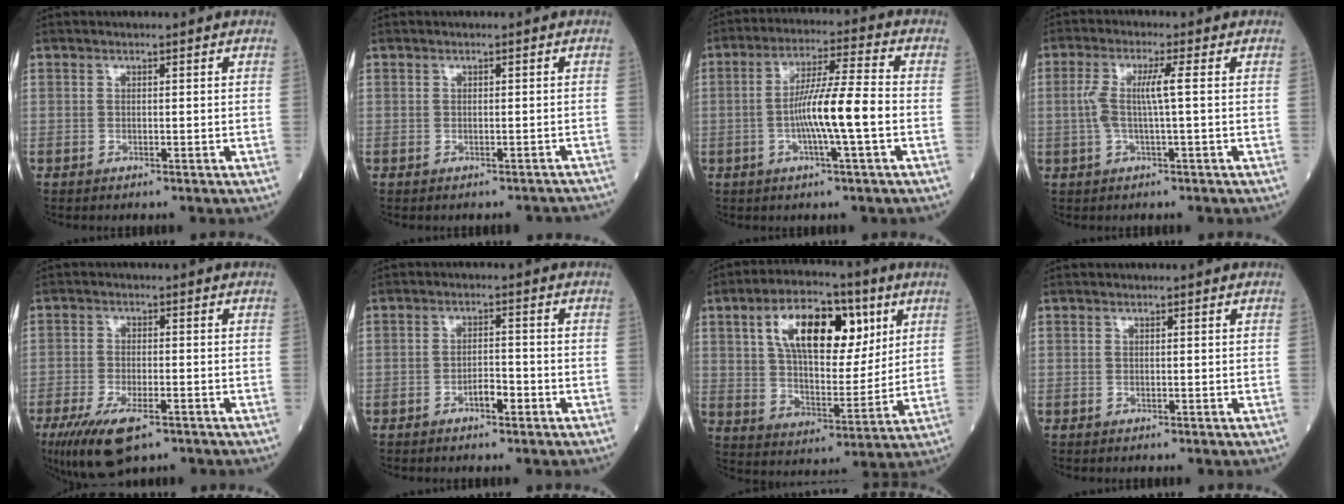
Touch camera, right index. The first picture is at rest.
{"total": 2.8, "force": [-2.6, 1.0, 0.6], "torque": [0.000, 0.003, -0.026]}
{"total": 9.7, "force": [-1.9, -0.2, 9.5], "torque": [-0.173, 0.005, -0.039]}
{"total": 5.0, "force": [0.2, 0.0, 5.0], "torque": [-0.112, 0.012, 0.004]}
{"total": 9.4, "force": [-5.7, 3.1, 6.8], "torque": [-0.127, -0.020, -0.096]}
{"total": 2.7, "force": [-1.6, 1.0, 2.0], "torque": [-0.031, 0.005, -0.028]}
{"total": 16.3, "force": [6.7, 7.3, 13.0], "torque": [-0.220, 0.022, 0.112]}
{"total": 0.0}